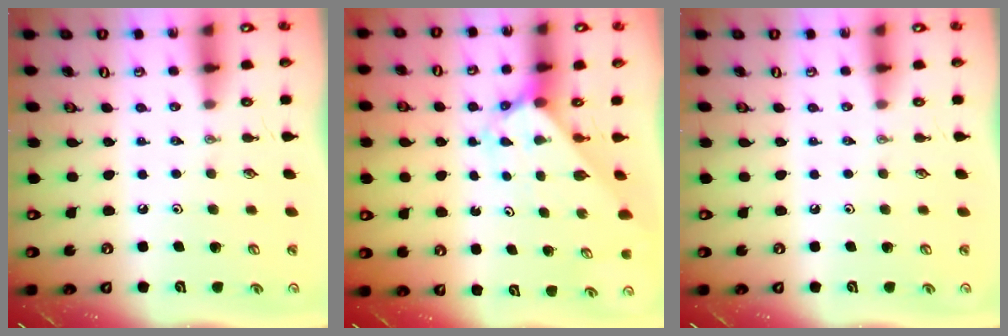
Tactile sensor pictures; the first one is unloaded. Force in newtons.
{"total": 2.3, "press": 2.3, "slide": 0.2}
{"total": 0.0}